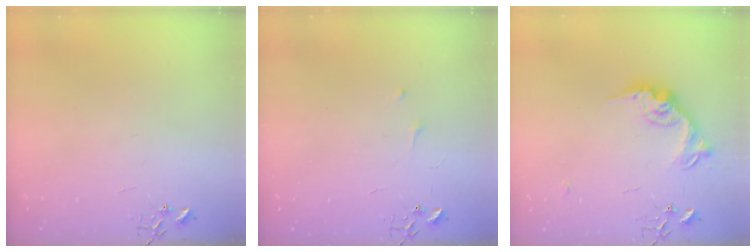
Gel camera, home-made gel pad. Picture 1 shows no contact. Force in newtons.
{"total": 4.7, "press": 4.7, "slide": 0.7}
{"total": 15.6, "press": 15.6, "slide": 0.7}